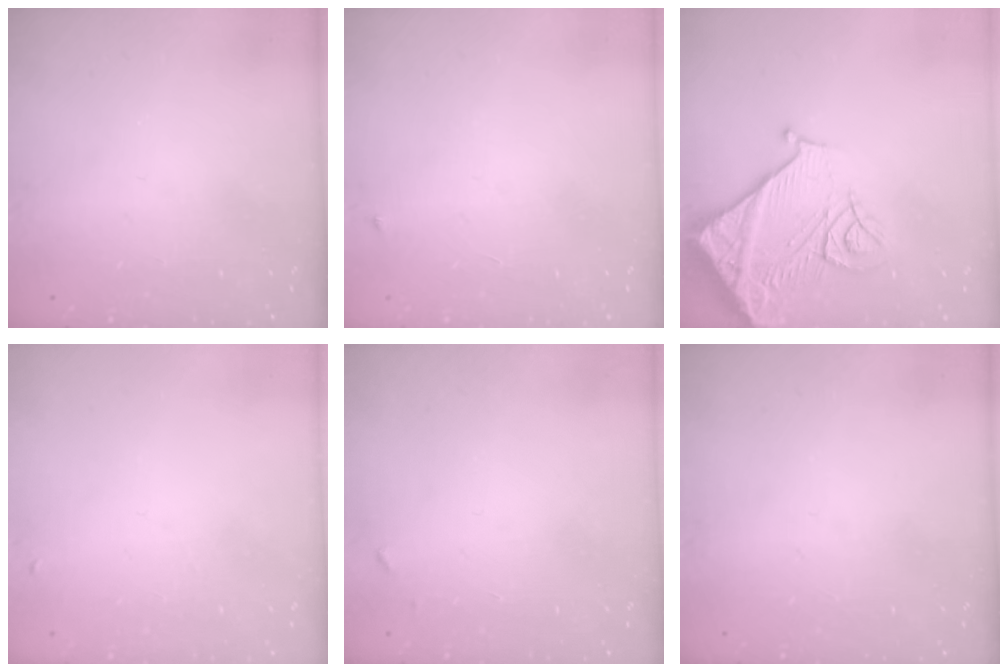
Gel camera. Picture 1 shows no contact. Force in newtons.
{"total": 2.5, "press": 2.4, "slide": 0.4}
{"total": 15.3, "press": 15.2, "slide": 1.9}
{"total": 3.9, "press": 3.8, "slide": 0.6}
{"total": 3.6, "press": 3.6, "slide": 0.2}
{"total": 0.0}